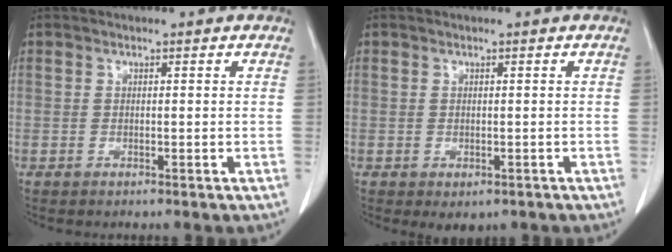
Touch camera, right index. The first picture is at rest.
{"total": 0.9, "force": [-0.3, 0.7, 0.4], "torque": [-0.006, 0.001, 0.000]}